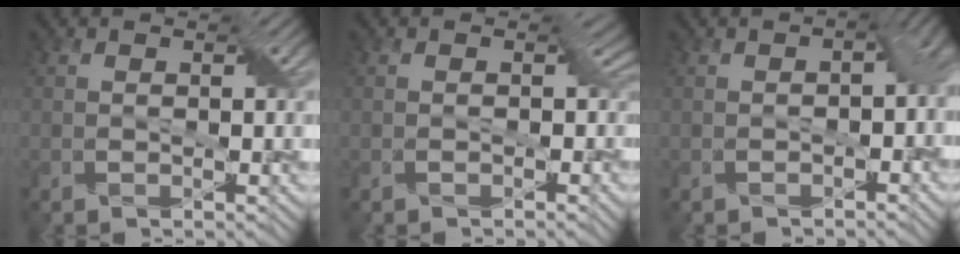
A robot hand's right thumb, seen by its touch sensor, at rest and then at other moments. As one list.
[{"total": 2.1, "force": [-0.6, 1.8, 0.9], "torque": [0.002, -0.001, -0.013]}, {"total": 6.1, "force": [-1.6, 3.9, 4.4], "torque": [-0.023, -0.015, -0.020]}]